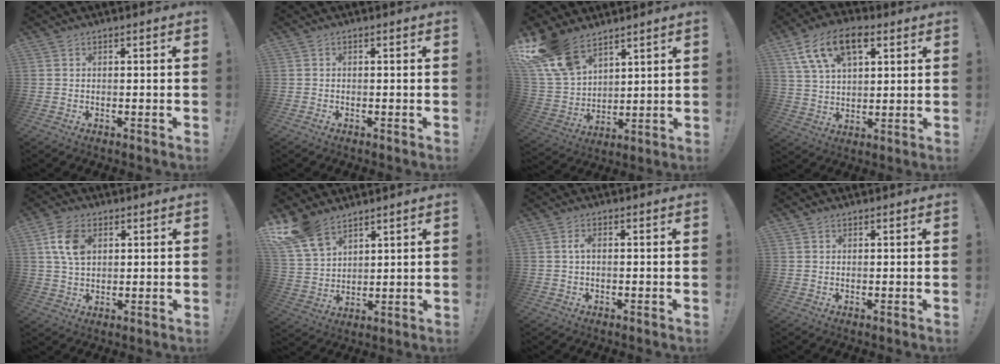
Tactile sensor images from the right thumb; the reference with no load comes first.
{"total": 0.5, "force": [-0.5, 0.0, 0.2], "torque": [-0.004, -0.001, -0.008]}
{"total": 15.5, "force": [11.1, 8.4, 7.0], "torque": [-0.149, -0.061, 0.216]}
{"total": 14.7, "force": [6.9, 8.5, 9.9], "torque": [-0.178, -0.014, 0.128]}
{"total": 9.5, "force": [3.0, 6.5, 6.2], "torque": [-0.117, 0.003, 0.058]}
{"total": 11.3, "force": [8.4, 5.6, 5.1], "torque": [-0.115, -0.043, 0.165]}
{"total": 2.1, "force": [-0.2, 0.9, 1.9], "torque": [-0.041, 0.010, -0.003]}
{"total": 0.7, "force": [0.5, 0.4, 0.2], "torque": [-0.003, -0.001, 0.011]}